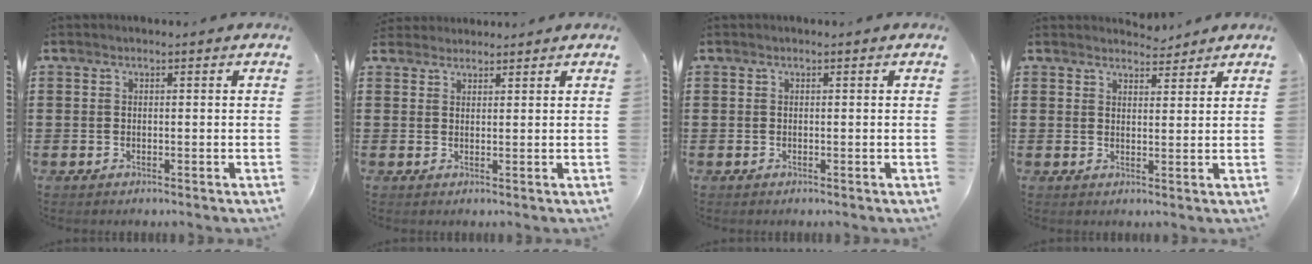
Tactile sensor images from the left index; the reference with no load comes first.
{"total": 1.7, "force": [1.6, 0.3, -0.1], "torque": [-0.004, 0.001, 0.033]}
{"total": 0.0}
{"total": 2.6, "force": [2.5, 0.5, 0.1], "torque": [0.000, -0.007, 0.046]}